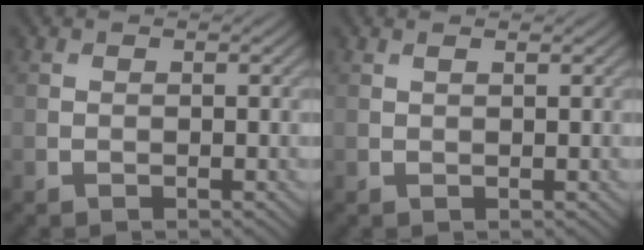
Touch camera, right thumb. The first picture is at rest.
{"total": 0.9, "force": [0.6, 0.1, 0.6], "torque": [-0.014, 0.002, 0.010]}